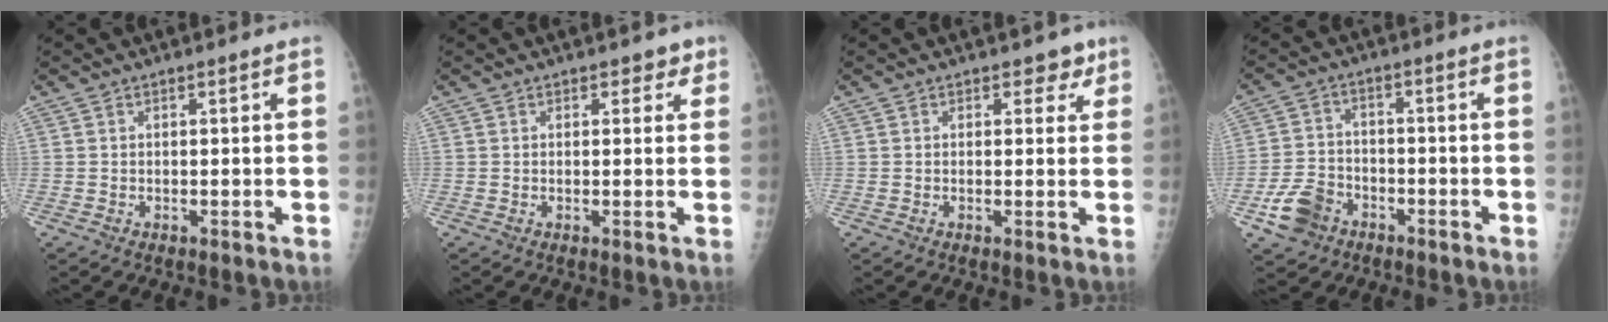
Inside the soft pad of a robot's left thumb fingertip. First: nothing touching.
{"total": 2.0, "force": [1.3, 1.4, 0.8], "torque": [0.017, -0.003, 0.008]}
{"total": 2.5, "force": [1.5, 1.8, 0.9], "torque": [0.015, -0.005, 0.012]}
{"total": 7.6, "force": [-4.1, 5.6, 3.1], "torque": [-0.051, 0.022, -0.075]}